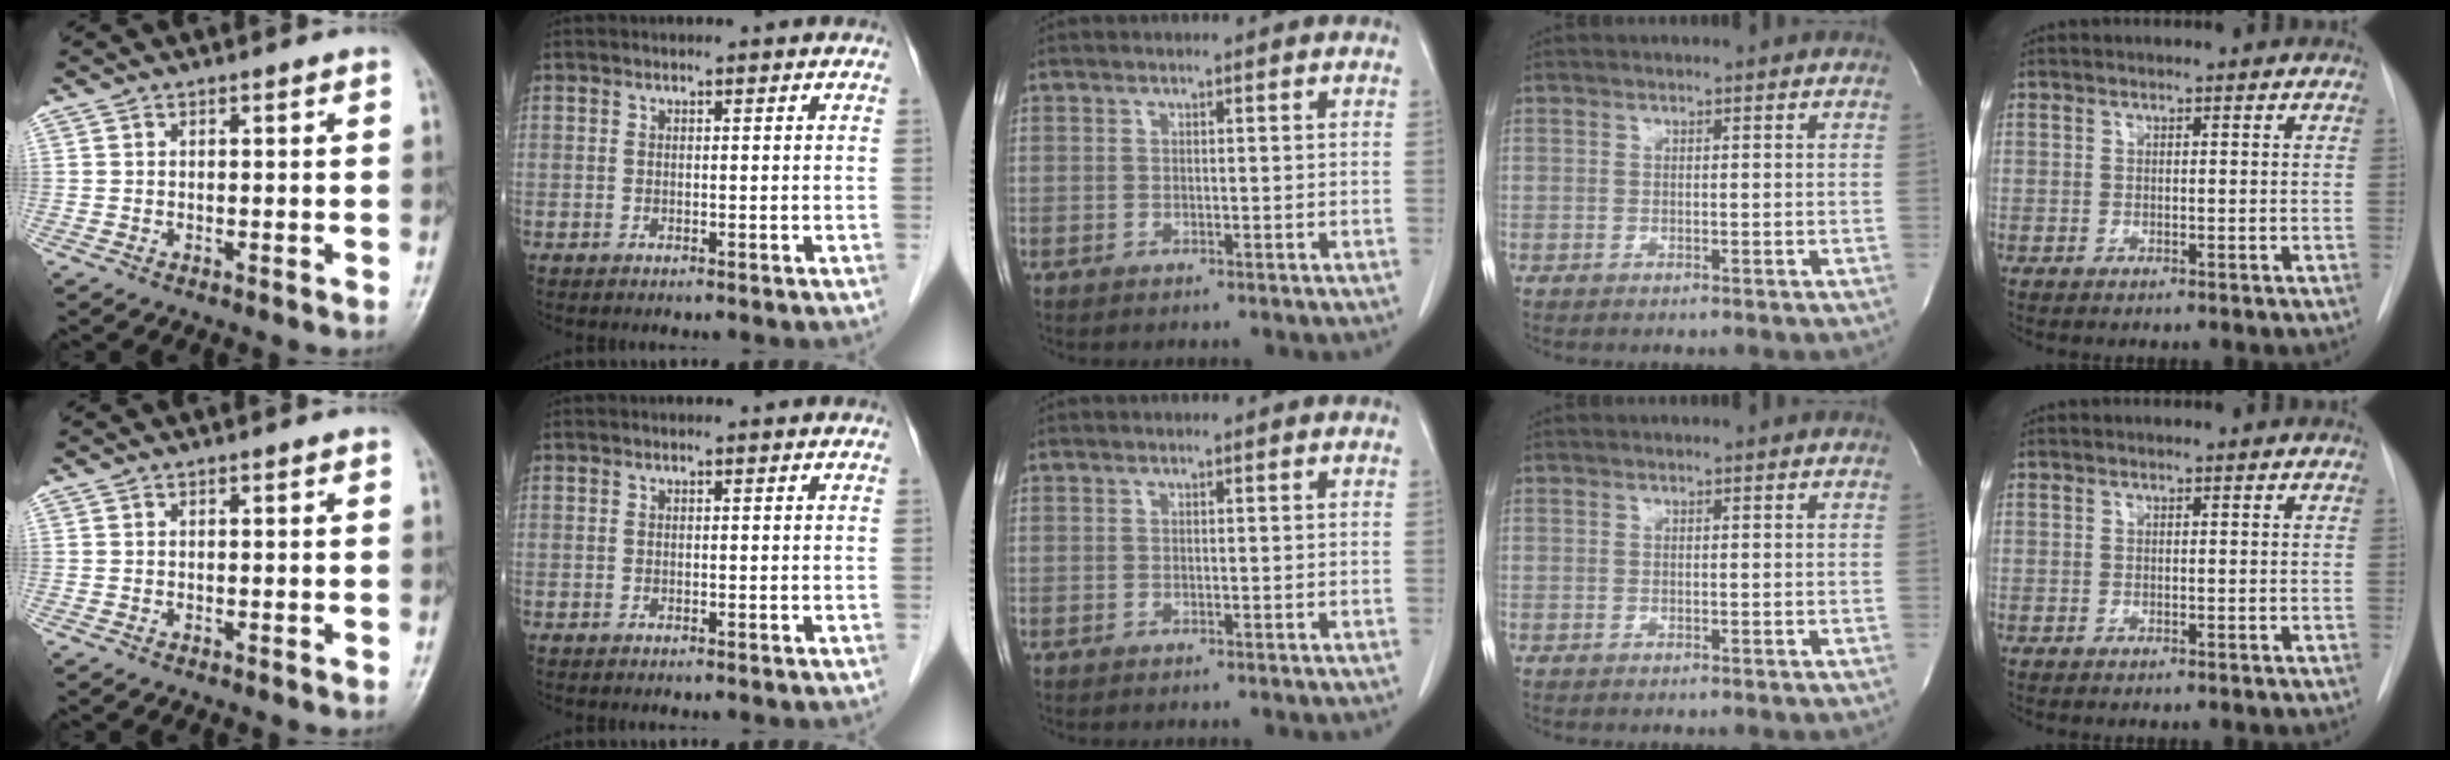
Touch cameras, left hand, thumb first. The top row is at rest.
{}